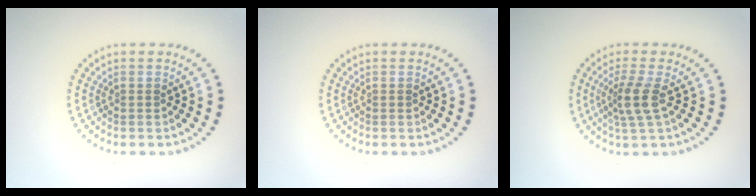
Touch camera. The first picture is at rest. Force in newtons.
{"total": 0.0}
{"total": 2.8, "press": 2.1, "slide": 1.8}